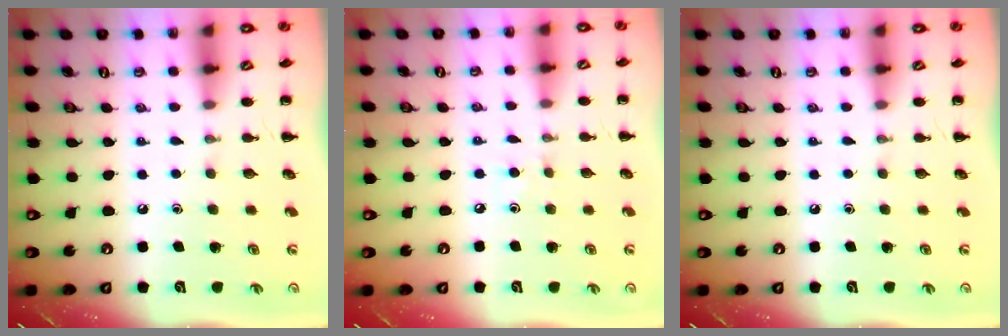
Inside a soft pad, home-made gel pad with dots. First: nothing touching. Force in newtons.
{"total": 2.5, "press": 2.3, "slide": 0.9}
{"total": 0.0}